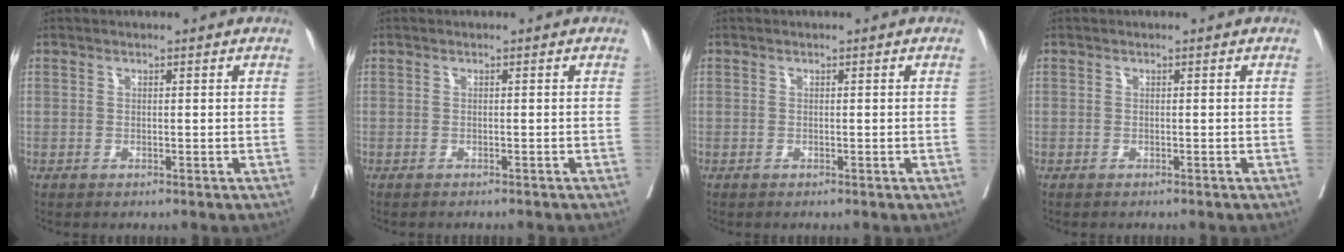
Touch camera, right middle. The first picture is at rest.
{"total": 3.0, "force": [-2.7, 0.4, 1.0], "torque": [-0.013, -0.003, -0.035]}
{"total": 0.0}
{"total": 1.3, "force": [-1.2, 0.2, 0.5], "torque": [-0.007, -0.001, -0.015]}